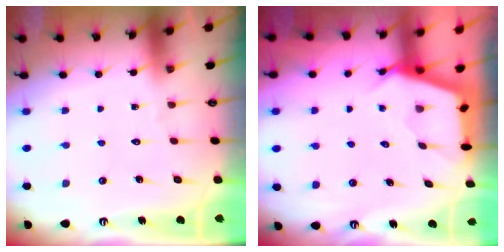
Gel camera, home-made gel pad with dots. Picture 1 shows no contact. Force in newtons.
{"total": 2.7, "press": 2.6, "slide": 0.3}